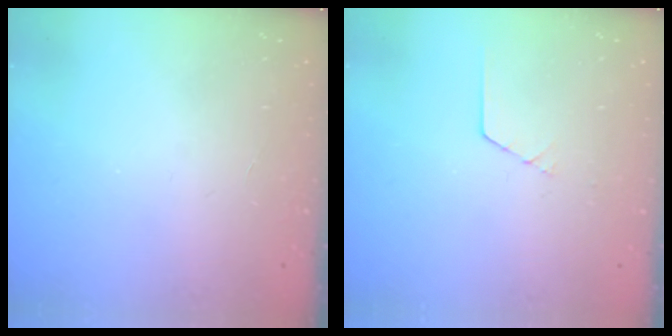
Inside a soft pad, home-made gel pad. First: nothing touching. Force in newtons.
{"total": 1.4, "press": 1.4, "slide": 0.1}